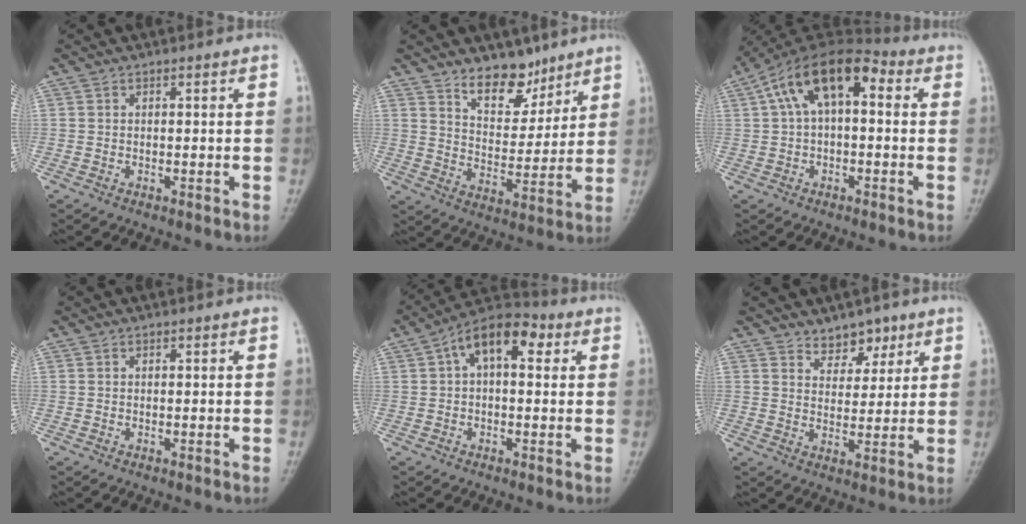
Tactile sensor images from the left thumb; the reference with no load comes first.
{"total": 9.4, "force": [7.2, 4.8, 3.9], "torque": [-0.030, -0.057, 0.126]}
{"total": 12.9, "force": [2.7, 6.9, 10.6], "torque": [-0.173, 0.042, 0.035]}
{"total": 0.0}
{"total": 10.4, "force": [2.7, 5.8, 8.2], "torque": [-0.110, 0.033, 0.032]}
{"total": 5.3, "force": [3.9, 3.2, 1.6], "torque": [0.012, -0.027, 0.063]}